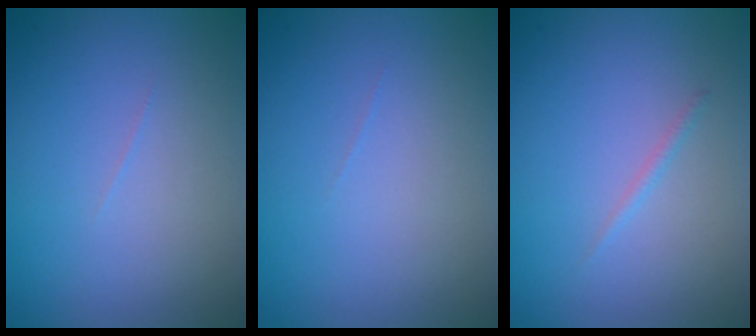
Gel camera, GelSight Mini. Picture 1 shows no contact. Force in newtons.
{"total": 0.0}
{"total": 0.6, "press": 0.6, "slide": 0.1}